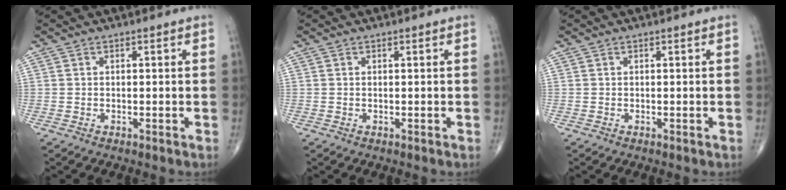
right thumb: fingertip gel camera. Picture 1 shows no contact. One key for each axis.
{"total": 0.0}
{"total": 0.0}